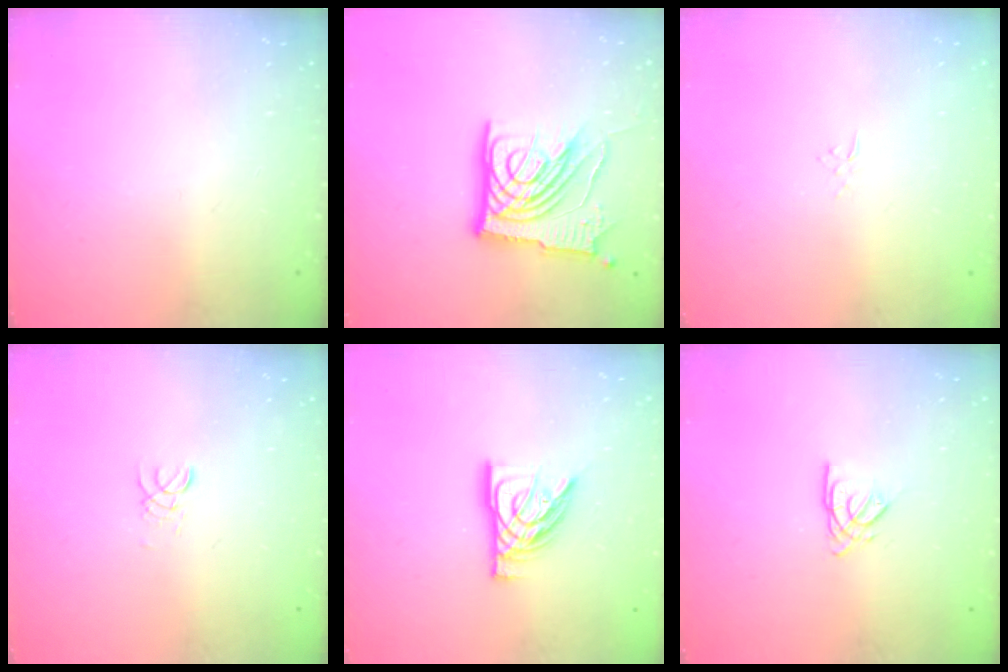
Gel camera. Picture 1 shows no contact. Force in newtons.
{"total": 17.1, "press": 16.9, "slide": 2.3}
{"total": 2.6, "press": 2.6, "slide": 0.3}
{"total": 2.0, "press": 2.0, "slide": 0.2}
{"total": 12.8, "press": 12.7, "slide": 1.5}
{"total": 3.1, "press": 3.1, "slide": 0.3}